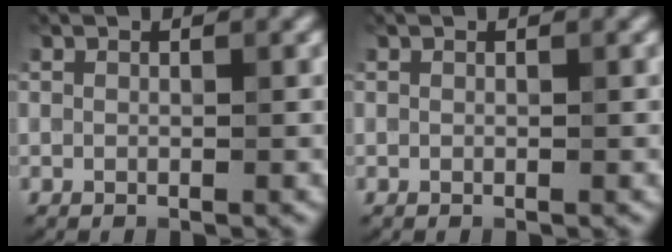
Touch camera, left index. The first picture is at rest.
{"total": 0.0}